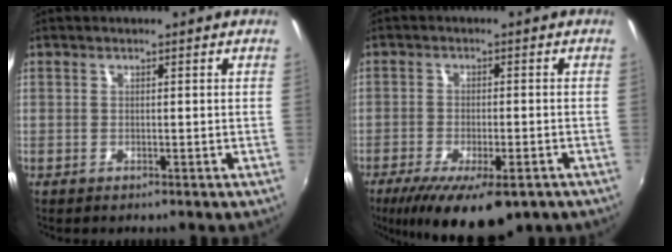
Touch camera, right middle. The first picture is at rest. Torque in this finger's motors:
{"motor_torque": [1.13, -1.01, 0.23, 0.13]}